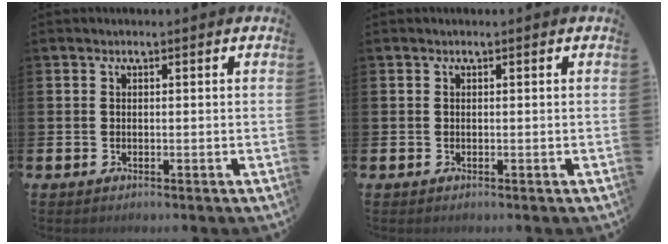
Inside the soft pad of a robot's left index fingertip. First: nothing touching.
{"total": 0.0}